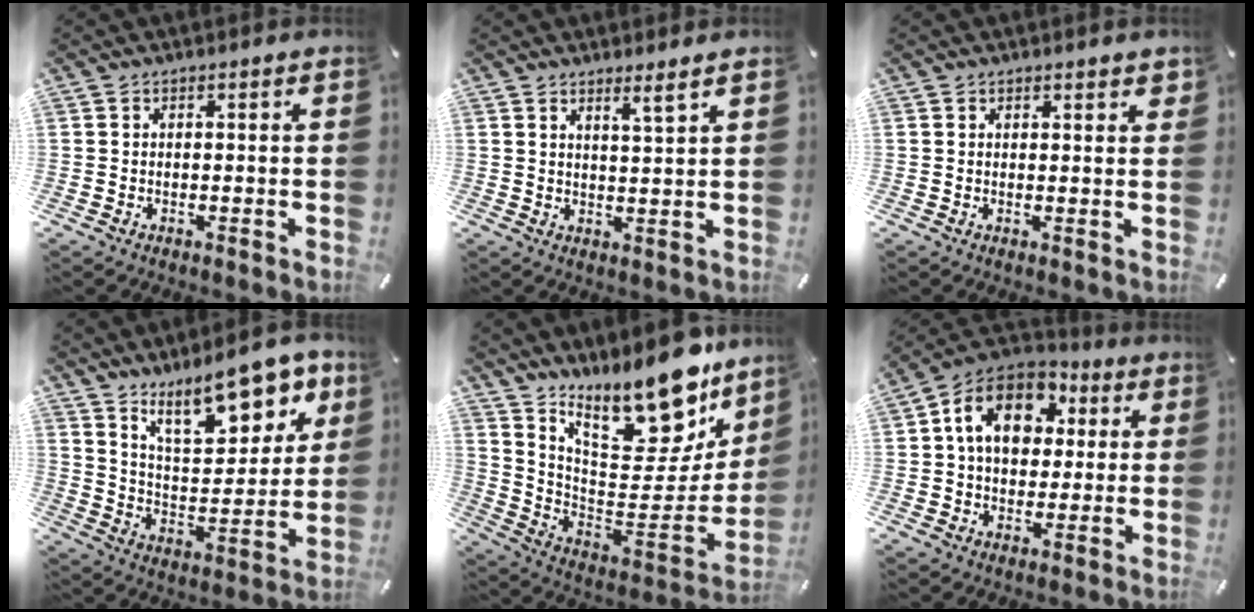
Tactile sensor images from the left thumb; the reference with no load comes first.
{"total": 3.7, "force": [3.1, -0.6, 2.0], "torque": [-0.036, -0.020, 0.052]}
{"total": 1.2, "force": [1.1, 0.3, 0.5], "torque": [-0.003, -0.005, 0.019]}
{"total": 18.7, "force": [13.2, 7.7, 10.8], "torque": [-0.158, -0.082, 0.224]}
{"total": 21.4, "force": [16.7, 8.2, 10.5], "torque": [-0.146, -0.137, 0.283]}
{"total": 13.8, "force": [3.3, 10.6, 8.2], "torque": [-0.164, 0.004, 0.057]}